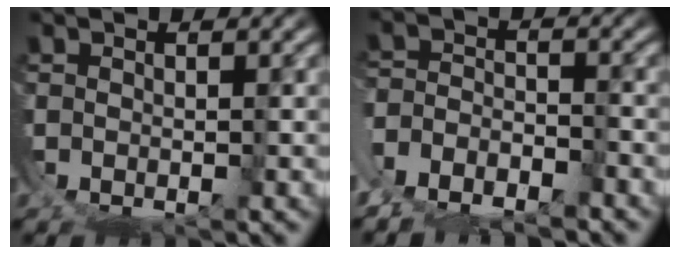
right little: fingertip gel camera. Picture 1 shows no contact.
{"total": 4.0, "force": [-2.8, 2.3, 1.7], "torque": [-0.021, -0.004, -0.053]}